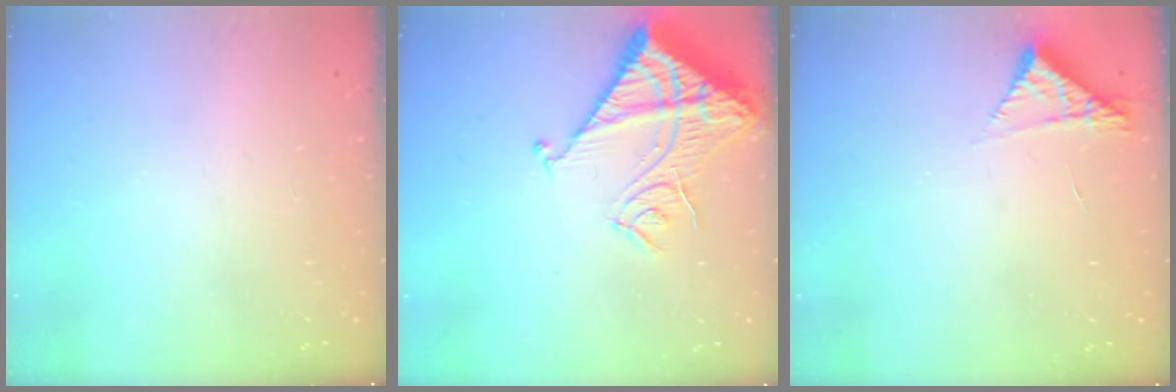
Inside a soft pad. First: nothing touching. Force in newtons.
{"total": 15.6, "press": 15.4, "slide": 1.8}
{"total": 4.3, "press": 4.3, "slide": 0.3}